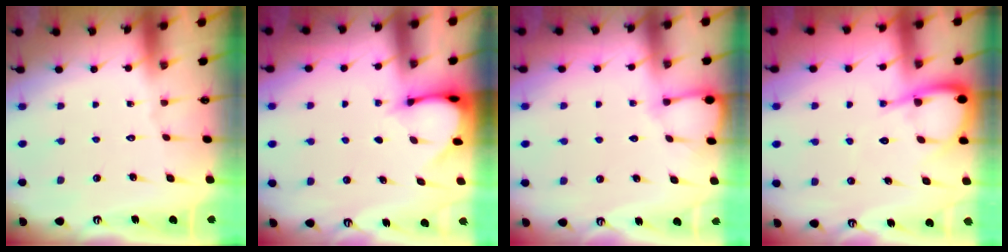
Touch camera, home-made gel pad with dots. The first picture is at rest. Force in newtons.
{"total": 3.2, "press": 3.2, "slide": 0.2}
{"total": 5.2, "press": 5.1, "slide": 0.7}
{"total": 7.8, "press": 7.8, "slide": 0.8}